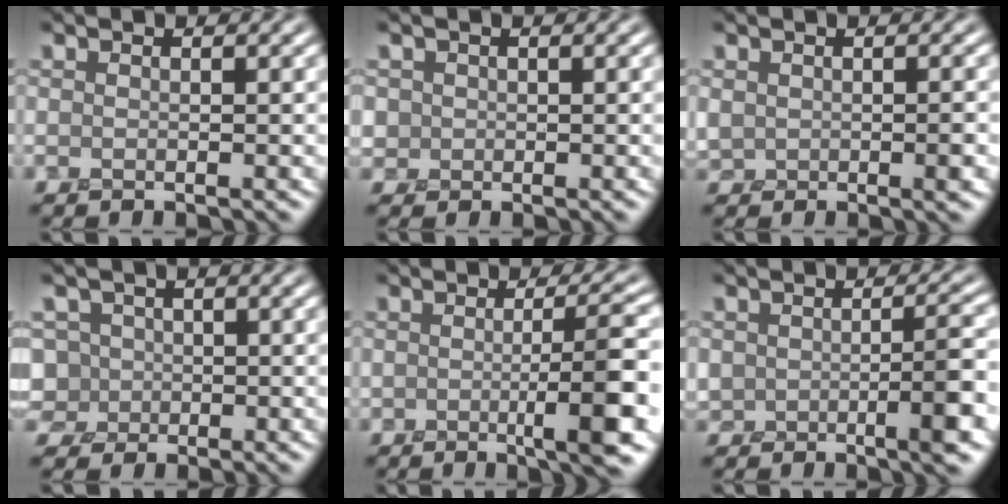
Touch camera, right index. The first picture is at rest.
{"total": 1.2, "force": [0.2, 1.1, -0.1], "torque": [0.011, 0.001, 0.001]}
{"total": 2.6, "force": [-0.2, 1.9, 1.8], "torque": [-0.029, -0.004, -0.005]}
{"total": 4.4, "force": [-0.6, 4.2, 1.3], "torque": [-0.022, 0.020, -0.033]}
{"total": 6.0, "force": [-1.1, 1.0, 5.8], "torque": [-0.082, 0.004, -0.022]}
{"total": 4.3, "force": [-1.5, 2.0, 3.5], "torque": [-0.056, -0.002, -0.031]}